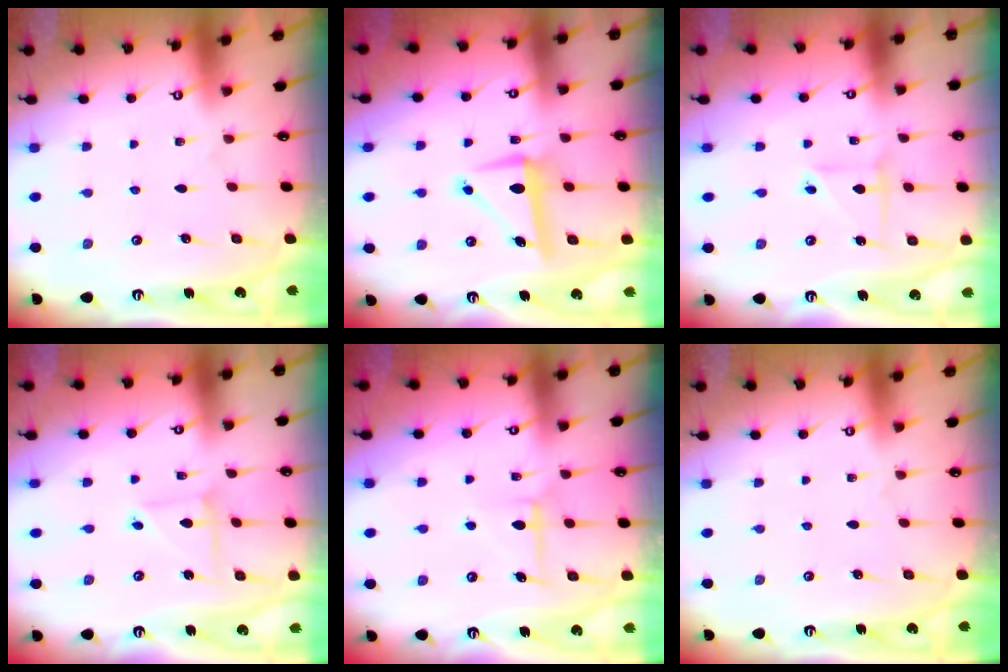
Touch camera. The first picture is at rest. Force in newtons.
{"total": 8.1, "press": 8.0, "slide": 1.0}
{"total": 3.6, "press": 3.6, "slide": 0.7}
{"total": 4.6, "press": 4.6, "slide": 0.5}
{"total": 8.0, "press": 8.0, "slide": 0.6}
{"total": 0.0}